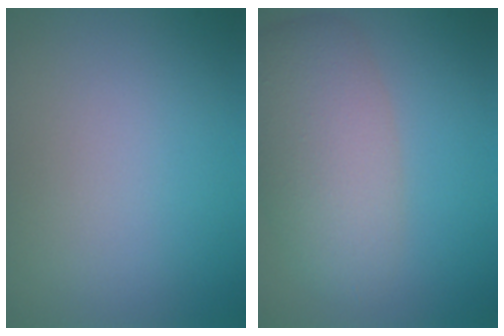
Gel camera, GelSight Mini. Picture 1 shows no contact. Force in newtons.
{"total": 5.7, "press": 5.6, "slide": 0.3}